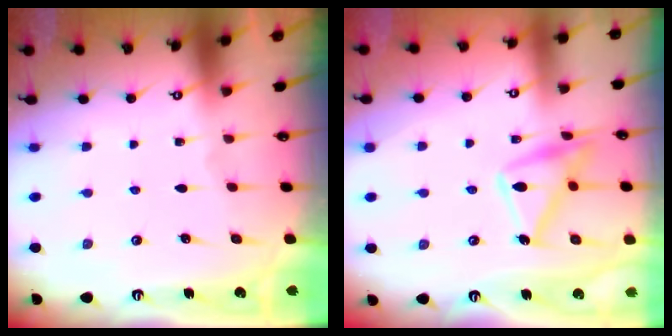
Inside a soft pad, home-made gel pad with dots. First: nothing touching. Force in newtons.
{"total": 16.9, "press": 16.8, "slide": 1.0}